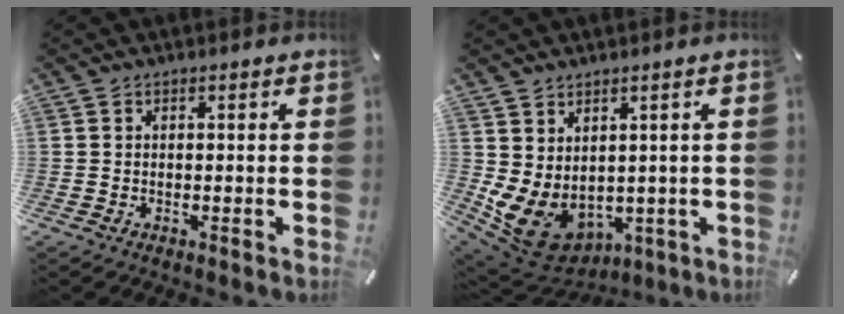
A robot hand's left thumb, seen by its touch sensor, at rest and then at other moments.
{"total": 7.0, "force": [1.1, 6.3, 2.9], "torque": [-0.079, -0.023, 0.028]}